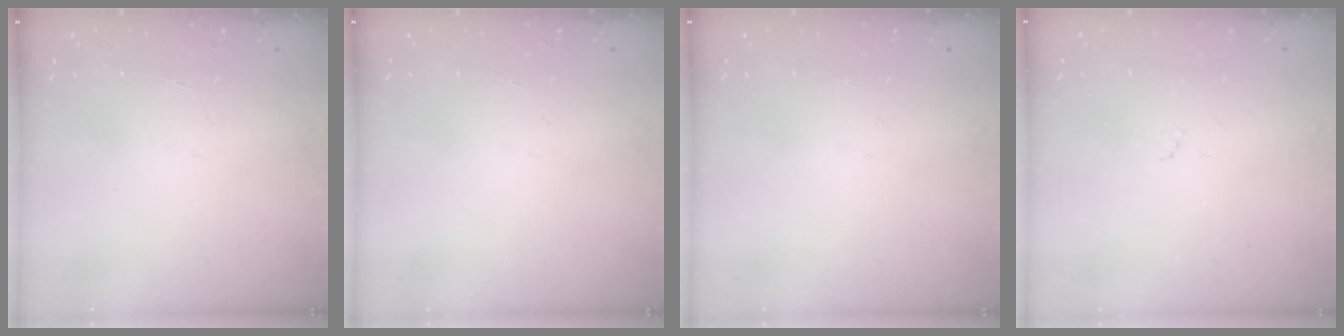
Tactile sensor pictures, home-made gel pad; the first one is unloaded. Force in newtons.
{"total": 0.0}
{"total": 0.0}
{"total": 3.5, "press": 3.5, "slide": 0.4}